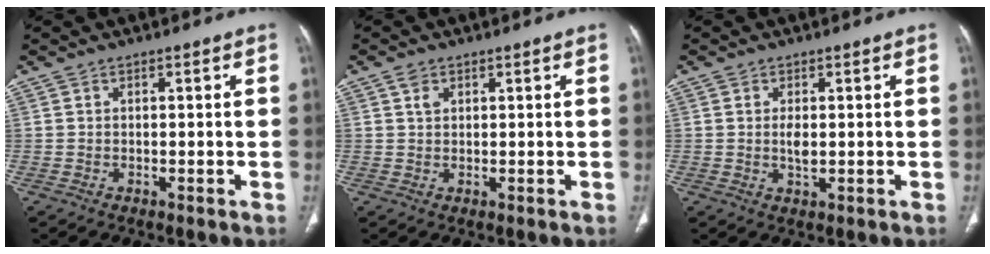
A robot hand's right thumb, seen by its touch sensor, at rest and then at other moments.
{"total": 2.0, "force": [1.0, 1.4, 1.0], "torque": [-0.014, -0.002, 0.019]}
{"total": 2.4, "force": [0.2, 1.1, 2.1], "torque": [-0.040, -0.004, 0.004]}